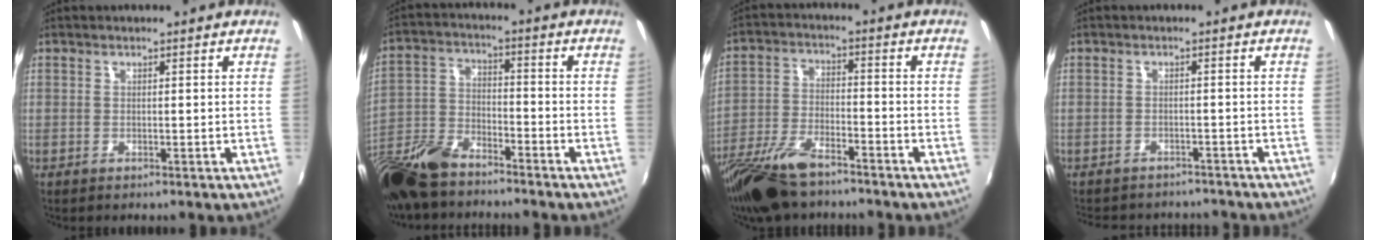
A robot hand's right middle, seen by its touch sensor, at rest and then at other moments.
{"total": 16.1, "force": [-12.6, 5.6, 8.2], "torque": [-0.194, -0.020, -0.248]}
{"total": 13.7, "force": [-10.4, 4.6, 7.5], "torque": [-0.168, -0.027, -0.201]}
{"total": 9.5, "force": [-8.4, 3.3, 2.9], "torque": [-0.071, -0.011, -0.114]}